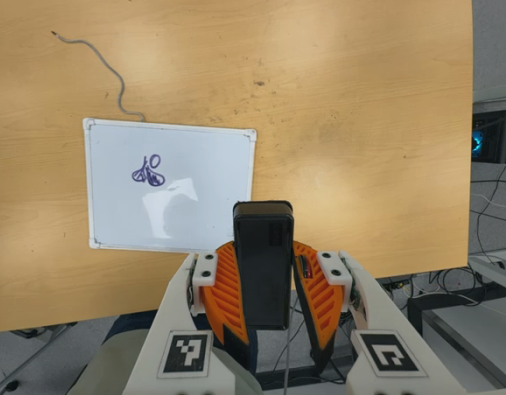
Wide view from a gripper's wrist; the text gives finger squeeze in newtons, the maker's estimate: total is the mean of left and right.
{"total": 10.3, "left": 8.4, "right": 12.2}